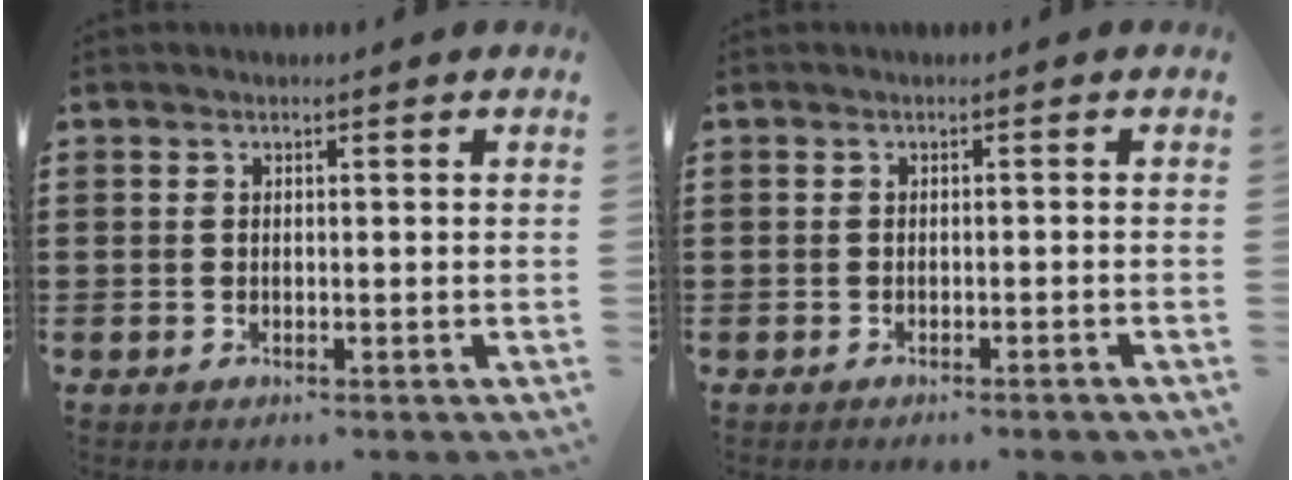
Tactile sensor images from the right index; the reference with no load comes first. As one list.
[{"total": 0.6, "force": [-0.6, -0.1, 0.2], "torque": [-0.005, -0.002, -0.011]}]